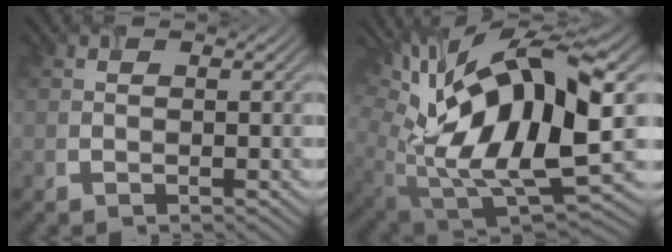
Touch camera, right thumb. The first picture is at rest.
{"total": 18.5, "force": [4.9, 8.1, 15.9], "torque": [-0.306, 0.007, 0.084]}